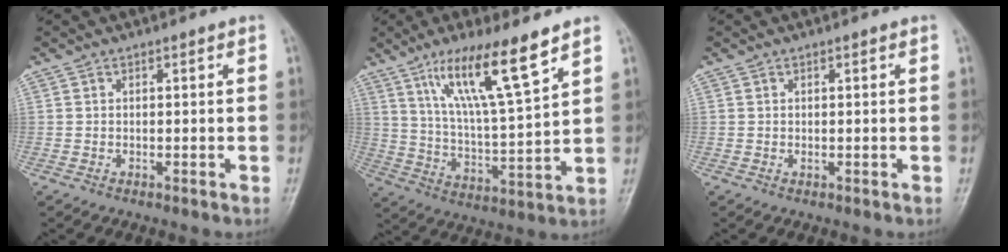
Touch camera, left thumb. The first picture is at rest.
{"total": 14.8, "force": [9.1, 1.9, 11.5], "torque": [-0.205, -0.045, 0.175]}
{"total": 0.8, "force": [0.1, 0.3, 0.7], "torque": [-0.012, 0.004, 0.005]}